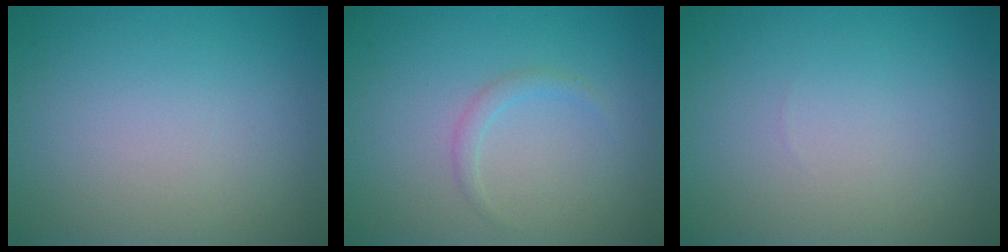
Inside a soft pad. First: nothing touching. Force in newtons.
{"total": 1.0, "press": 1.0, "slide": 0.1}
{"total": 0.0}